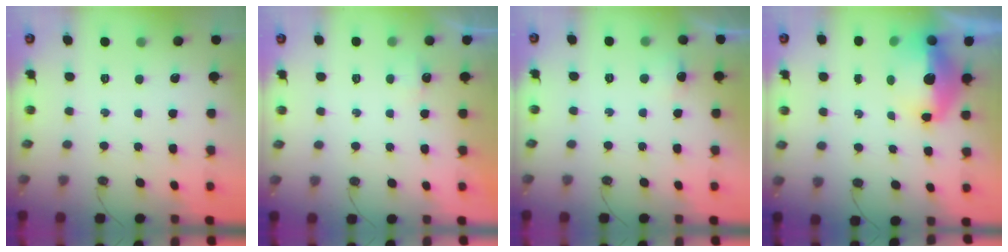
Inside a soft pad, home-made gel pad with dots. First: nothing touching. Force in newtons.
{"total": 2.8, "press": 2.8, "slide": 0.4}
{"total": 5.6, "press": 5.5, "slide": 1.2}
{"total": 12.2, "press": 12.1, "slide": 1.2}